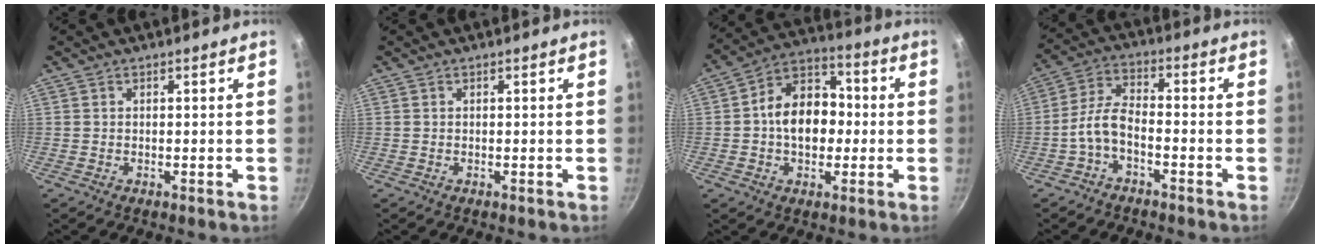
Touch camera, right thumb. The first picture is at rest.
{"total": 0.0}
{"total": 13.2, "force": [-0.5, 9.7, 8.9], "torque": [-0.094, 0.033, -0.025]}
{"total": 6.3, "force": [-3.2, 2.9, 4.7], "torque": [-0.099, 0.039, -0.070]}